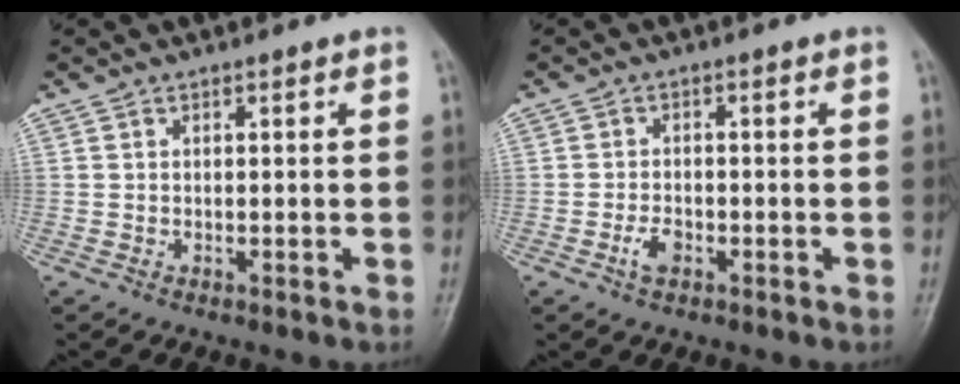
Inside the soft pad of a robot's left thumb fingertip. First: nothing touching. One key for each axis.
{"total": 2.7, "fx": -1.2, "fy": 1.5, "fz": 1.8, "tx": -0.036, "ty": 0.006, "tz": -0.023}